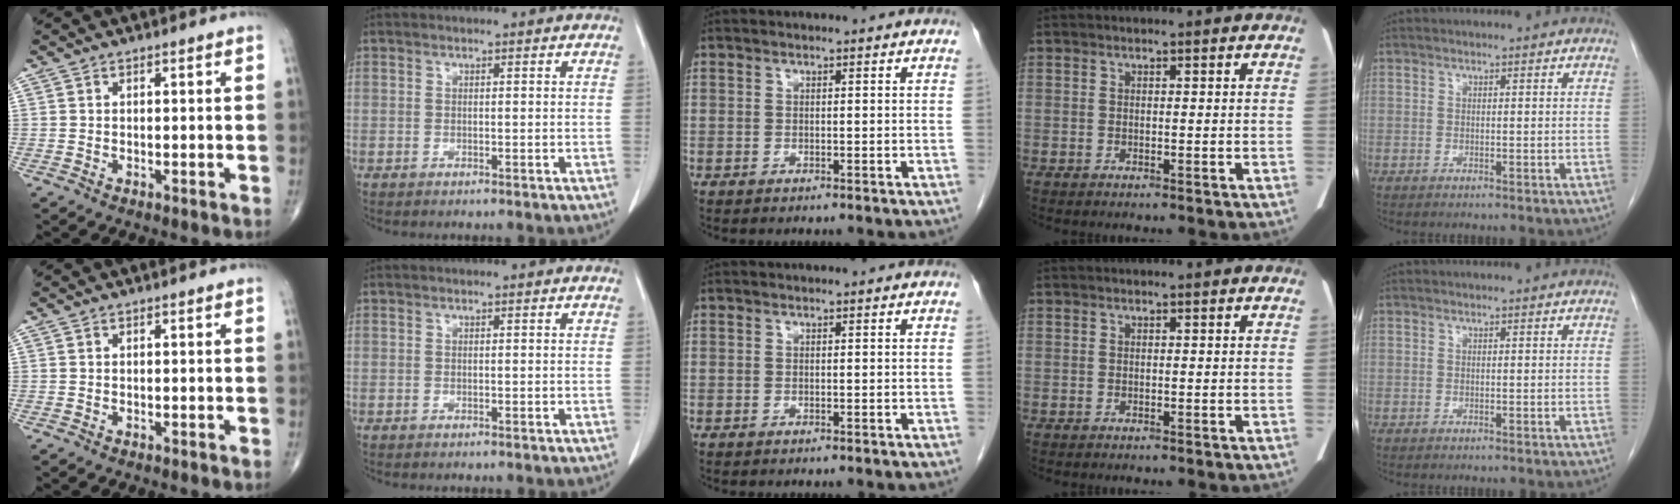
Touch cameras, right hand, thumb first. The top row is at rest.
{}